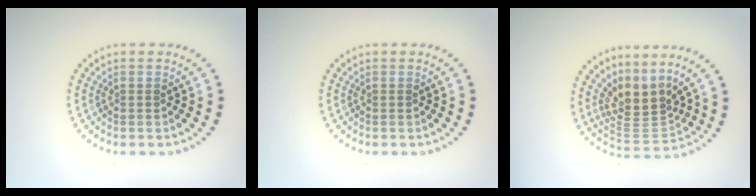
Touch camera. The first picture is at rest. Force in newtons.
{"total": 0.0}
{"total": 3.8, "press": 2.6, "slide": 2.8}